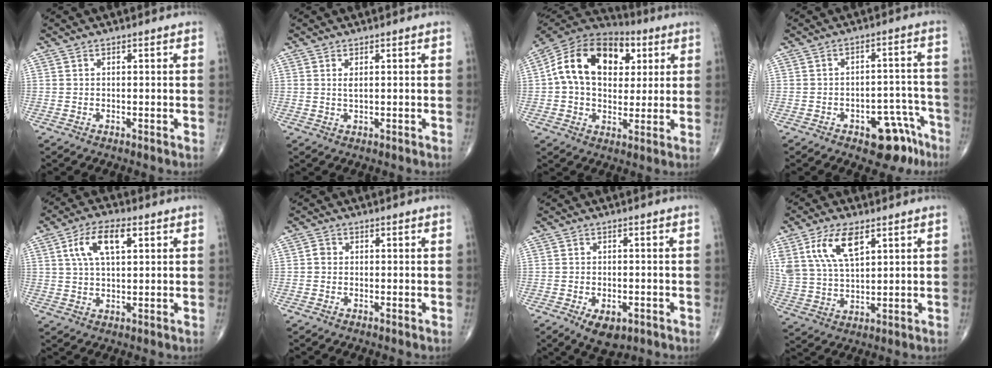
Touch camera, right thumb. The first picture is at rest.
{"total": 1.4, "force": [0.5, 0.5, 1.2], "torque": [-0.025, -0.004, 0.012]}
{"total": 19.3, "force": [4.6, 13.1, 13.5], "torque": [-0.209, 0.013, 0.067]}
{"total": 9.6, "force": [-5.6, 5.0, 5.9], "torque": [-0.041, 0.052, -0.067]}
{"total": 8.8, "force": [3.1, 4.0, 7.2], "torque": [-0.134, 0.005, 0.055]}
{"total": 1.3, "force": [-0.1, 1.1, 0.6], "torque": [-0.005, 0.003, -0.006]}
{"total": 5.9, "force": [-2.8, 3.3, 4.1], "torque": [-0.062, 0.005, -0.033]}
{"total": 11.5, "force": [5.7, 5.3, 8.5], "torque": [-0.167, -0.013, 0.116]}